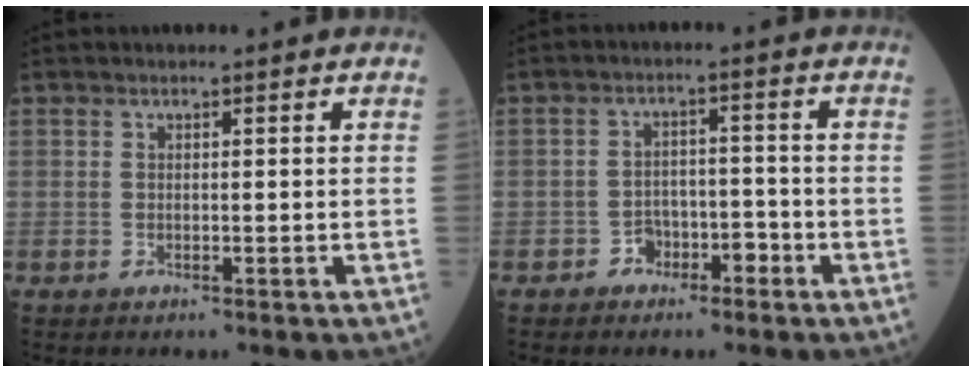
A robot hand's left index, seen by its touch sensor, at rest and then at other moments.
{"total": 3.5, "force": [-2.3, 2.3, 1.3], "torque": [-0.014, 0.011, -0.038]}